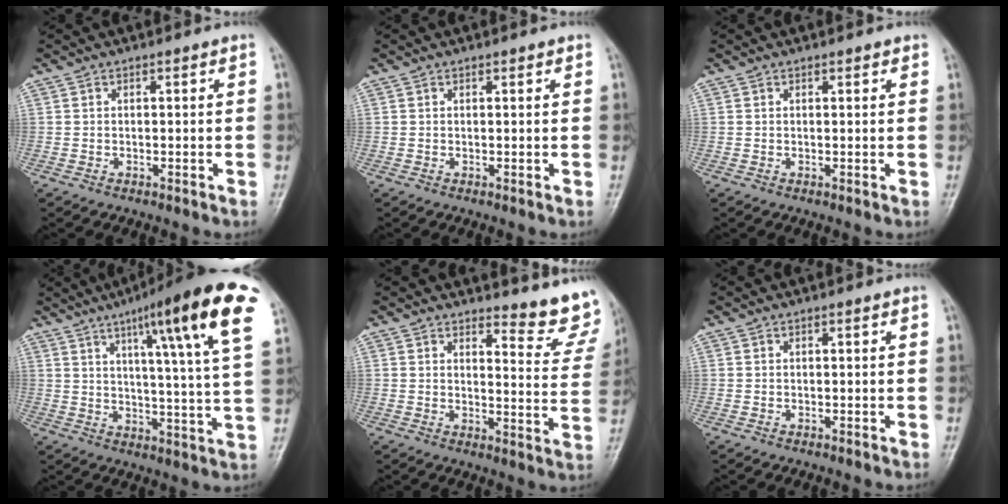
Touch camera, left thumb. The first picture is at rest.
{"total": 0.6, "force": [0.5, 0.2, 0.2], "torque": [-0.005, -0.002, 0.005]}
{"total": 0.9, "force": [0.7, 0.4, 0.4], "torque": [-0.004, -0.002, 0.006]}
{"total": 21.1, "force": [10.4, 2.5, 18.1], "torque": [-0.246, -0.025, 0.141]}
{"total": 10.3, "force": [9.7, 2.0, 2.7], "torque": [-0.004, -0.110, 0.096]}
{"total": 0.0}